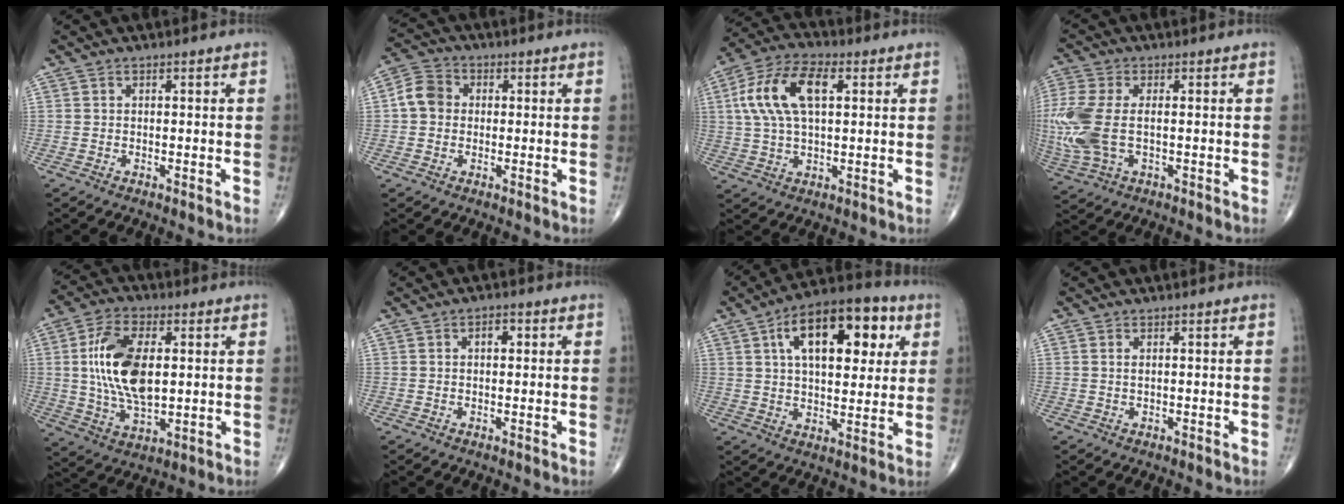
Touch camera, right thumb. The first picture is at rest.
{"total": 5.7, "force": [0.2, 4.9, 2.9], "torque": [-0.047, 0.015, -0.007]}
{"total": 13.8, "force": [3.4, 6.9, 11.4], "torque": [-0.234, 0.019, 0.063]}
{"total": 12.8, "force": [-0.7, 6.9, 10.8], "torque": [-0.289, -0.009, -0.010]}
{"total": 15.5, "force": [1.9, 8.0, 13.1], "torque": [-0.248, -0.006, 0.039]}
{"total": 2.3, "force": [0.6, 1.2, 1.8], "torque": [-0.025, 0.004, 0.008]}
{"total": 19.1, "force": [6.5, 9.7, 15.2], "torque": [-0.199, 0.002, 0.095]}
{"total": 0.8, "force": [0.3, 0.2, 0.7], "torque": [-0.017, 0.000, 0.008]}